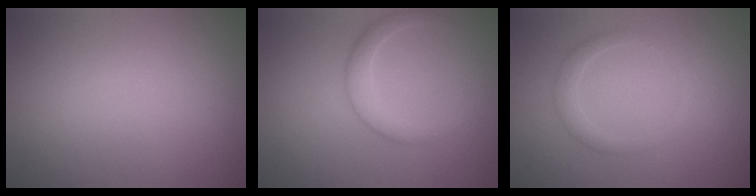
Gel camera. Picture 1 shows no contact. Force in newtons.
{"total": 2.4, "press": 2.4, "slide": 0.1}
{"total": 1.5, "press": 1.5, "slide": 0.2}